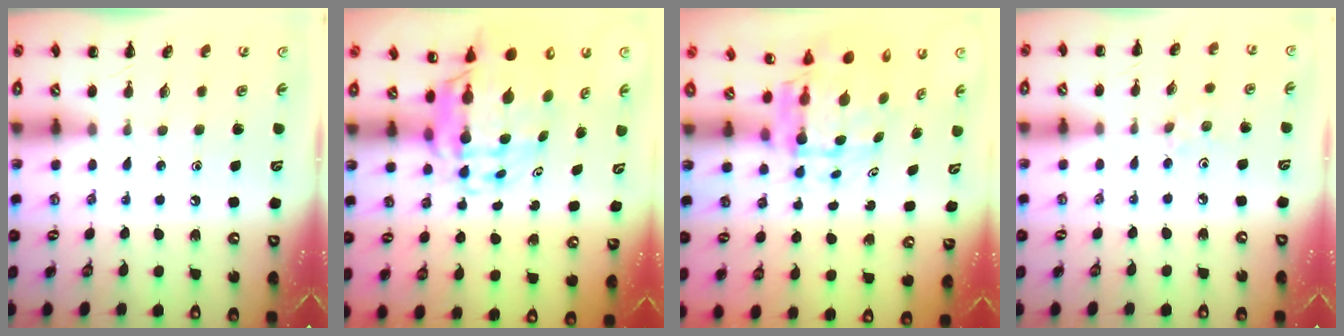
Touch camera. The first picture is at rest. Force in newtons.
{"total": 10.8, "press": 10.4, "slide": 2.9}
{"total": 6.2, "press": 5.9, "slide": 2.0}
{"total": 1.9, "press": 1.8, "slide": 0.7}